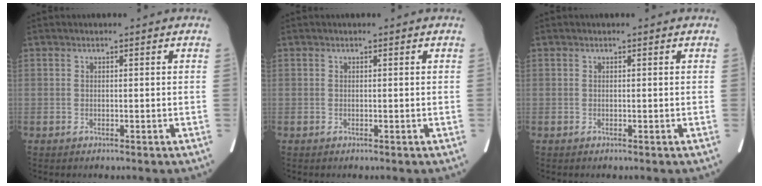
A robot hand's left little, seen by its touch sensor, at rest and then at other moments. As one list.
[{"total": 0.0}, {"total": 0.0}]